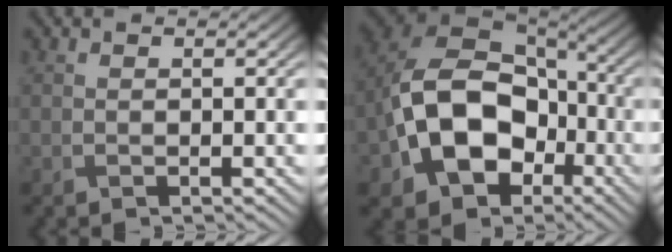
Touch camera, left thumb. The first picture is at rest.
{"total": 15.0, "force": [-4.1, 10.9, 9.4], "torque": [-0.209, -0.029, -0.071]}